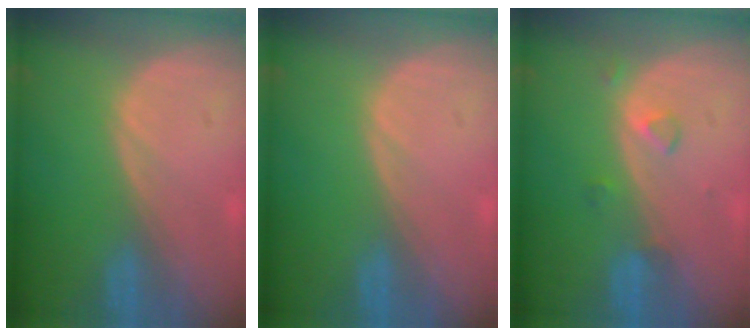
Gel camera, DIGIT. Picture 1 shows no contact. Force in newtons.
{"total": 0.0}
{"total": 2.1, "press": 2.1, "slide": 0.1}